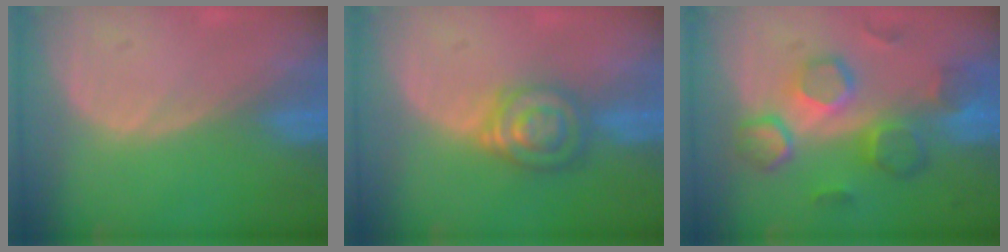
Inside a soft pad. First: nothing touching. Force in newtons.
{"total": 6.2, "press": 5.8, "slide": 2.2}
{"total": 9.0, "press": 8.8, "slide": 1.8}